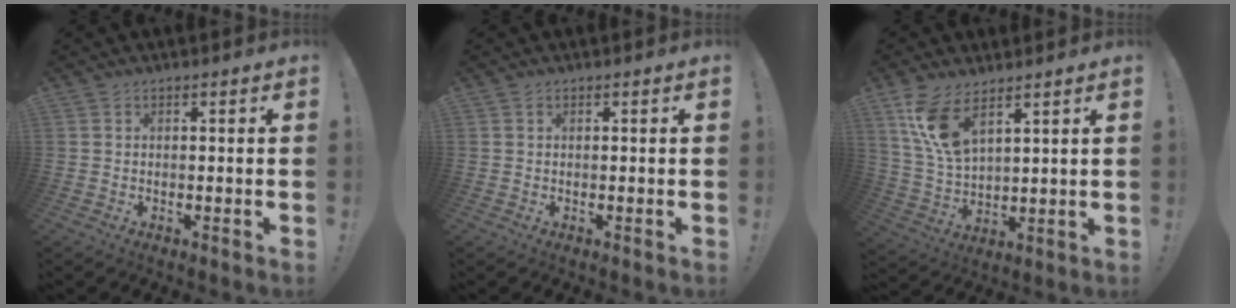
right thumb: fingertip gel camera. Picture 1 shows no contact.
{"total": 0.0}
{"total": 11.2, "force": [7.1, 4.6, 7.3], "torque": [-0.145, -0.030, 0.134]}